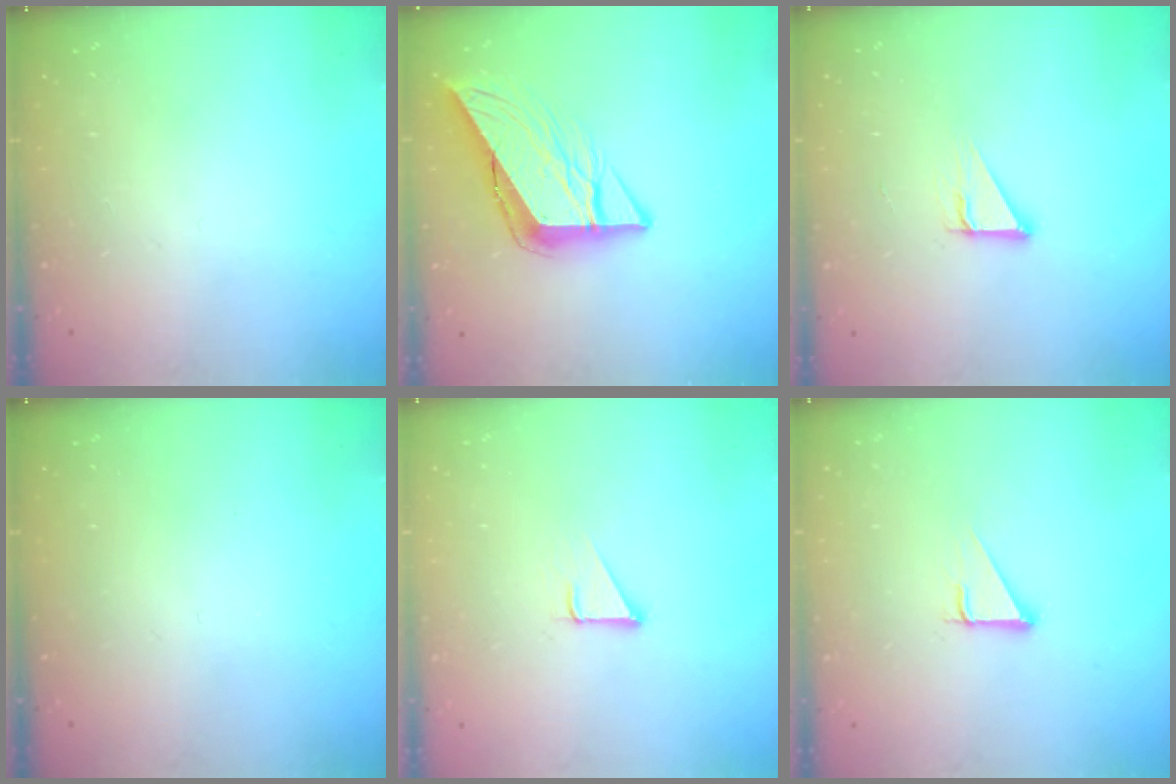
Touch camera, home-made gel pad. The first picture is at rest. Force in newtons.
{"total": 11.6, "press": 11.5, "slide": 1.4}
{"total": 3.3, "press": 3.3, "slide": 0.2}
{"total": 0.0}
{"total": 1.6, "press": 1.6, "slide": 0.2}
{"total": 2.7, "press": 2.7, "slide": 0.0}